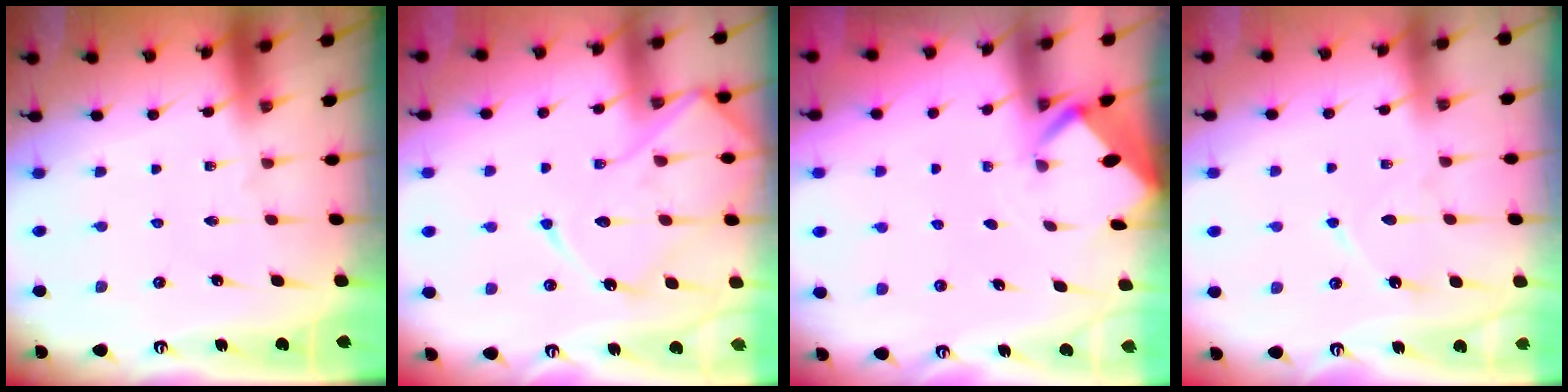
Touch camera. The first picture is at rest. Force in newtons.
{"total": 15.1, "press": 15.0, "slide": 1.5}
{"total": 1.9, "press": 1.9, "slide": 0.1}
{"total": 5.9, "press": 5.9, "slide": 0.7}